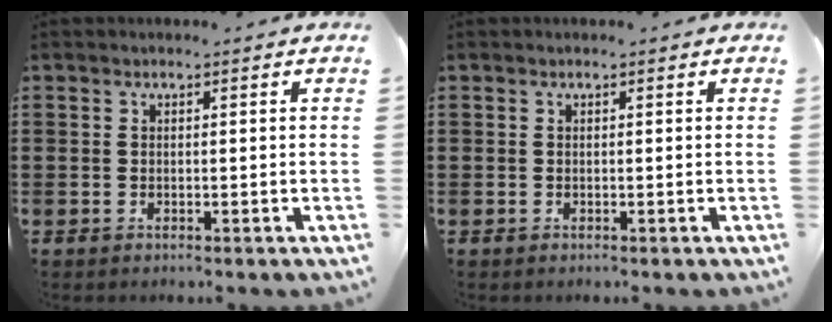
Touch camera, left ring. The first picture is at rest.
{"total": 0.0}